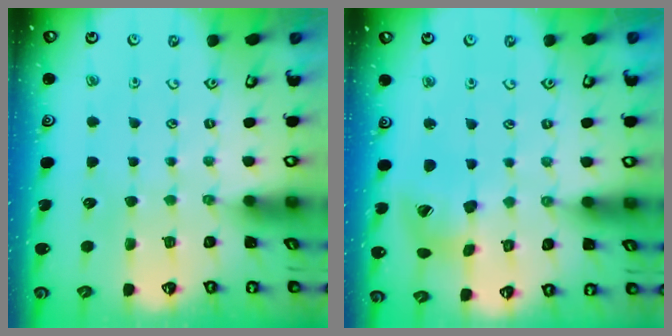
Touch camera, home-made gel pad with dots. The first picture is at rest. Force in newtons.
{"total": 14.2, "press": 14.1, "slide": 1.8}